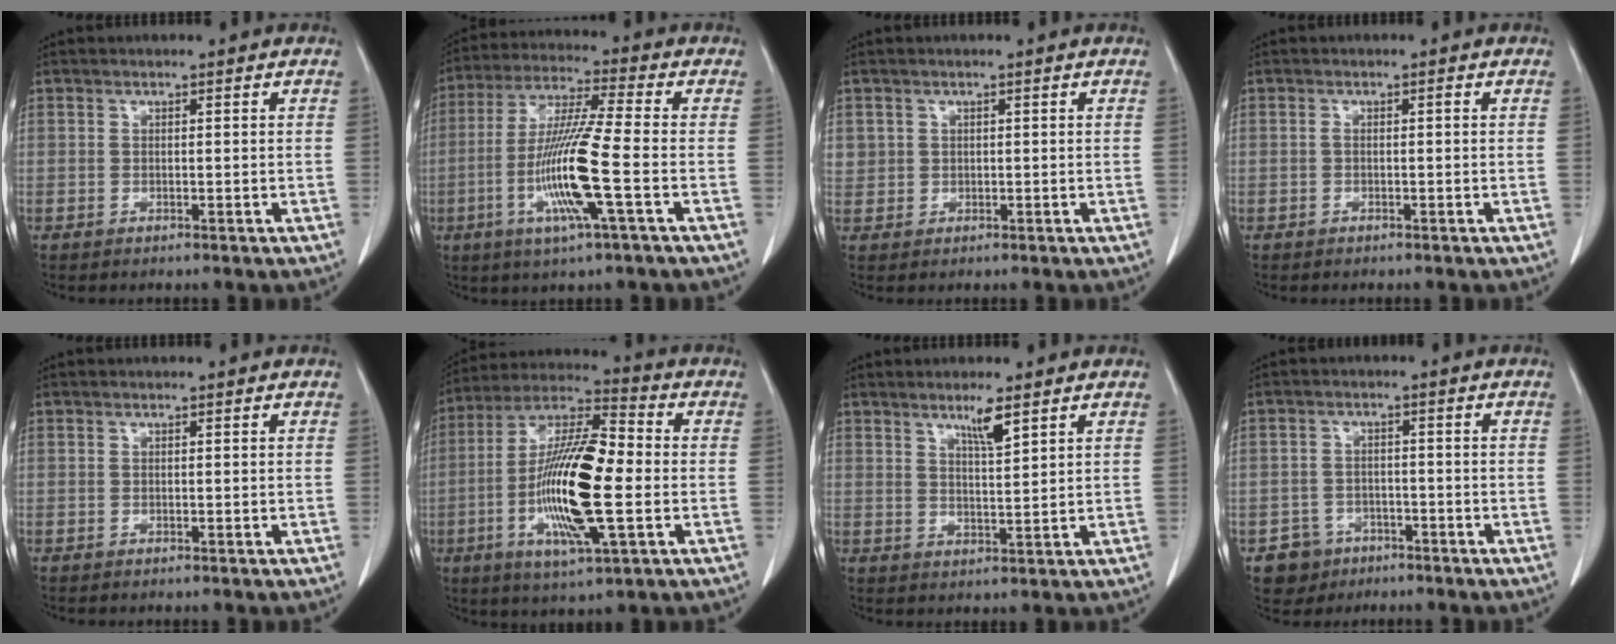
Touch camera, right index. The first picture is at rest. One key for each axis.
{"total": 13.2, "fx": -3.5, "fy": -0.3, "fz": 12.8, "tx": -0.262, "ty": -0.012, "tz": -0.074}
{"total": 2.5, "fx": 0.9, "fy": 2.3, "fz": 0.4, "tx": 0.004, "ty": 0.008, "tz": 0.019}
{"total": 0.8, "fx": 0.0, "fy": 0.2, "fz": 0.7, "tx": -0.013, "ty": 0.003, "tz": -0.001}
{"total": 0.0}
{"total": 18.3, "fx": -2.9, "fy": 3.1, "fz": 17.8, "tx": -0.350, "ty": -0.004, "tz": -0.055}
{"total": 3.9, "fx": 2.6, "fy": 0.1, "fz": 2.9, "tx": -0.053, "ty": -0.007, "tz": 0.048}
{"total": 4.7, "fx": -2.6, "fy": 3.9, "fz": 0.2, "tx": 0.004, "ty": 0.013, "tz": -0.035}